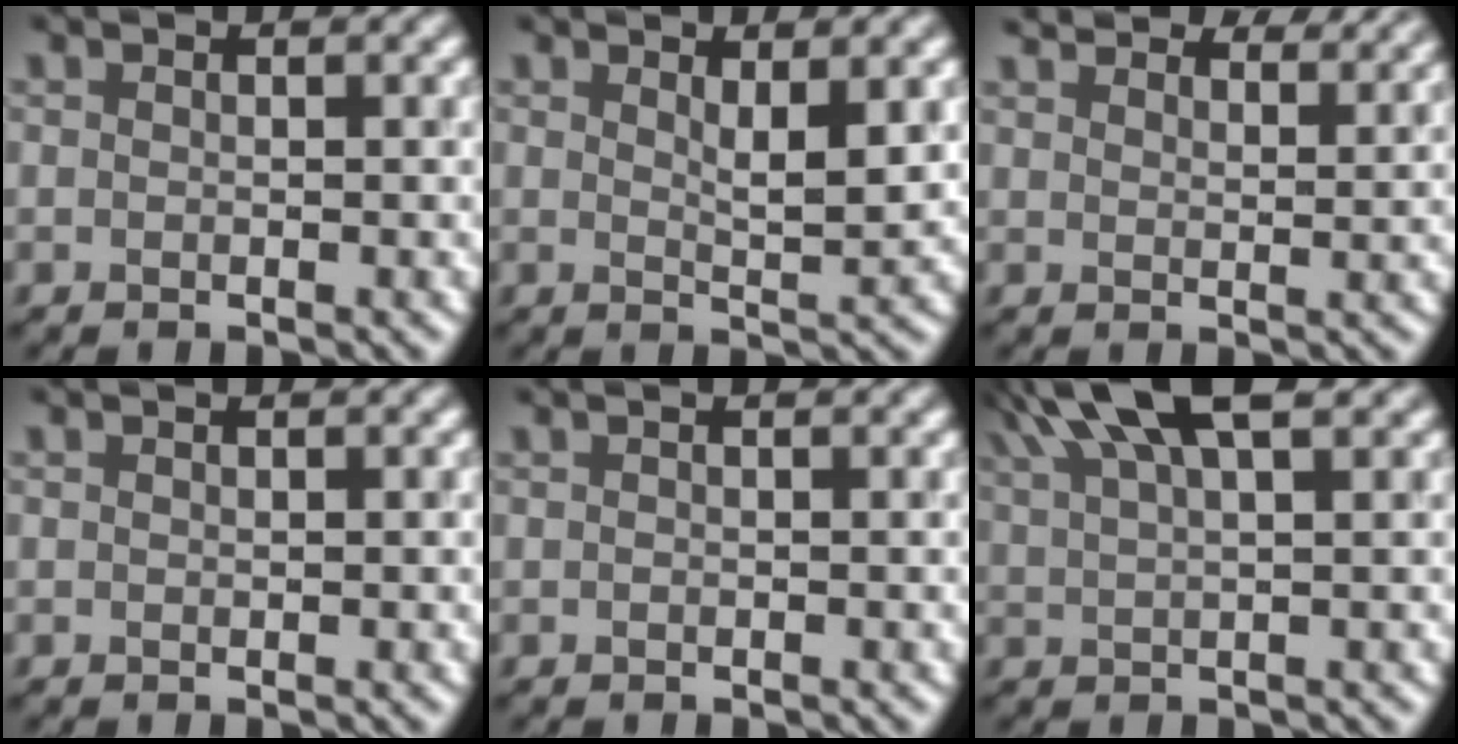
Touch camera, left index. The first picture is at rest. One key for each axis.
{"total": 2.4, "fx": 0.8, "fy": 0.4, "fz": 2.2, "tx": -0.035, "ty": 0.001, "tz": 0.020}
{"total": 5.3, "fx": 5.1, "fy": 0.7, "fz": 1.4, "tx": -0.027, "ty": 0.010, "tz": 0.067}
{"total": 0.0}
{"total": 0.0}
{"total": 6.7, "fx": 4.6, "fy": 1.4, "fz": 4.7, "tx": -0.064, "ty": 0.027, "tz": 0.077}